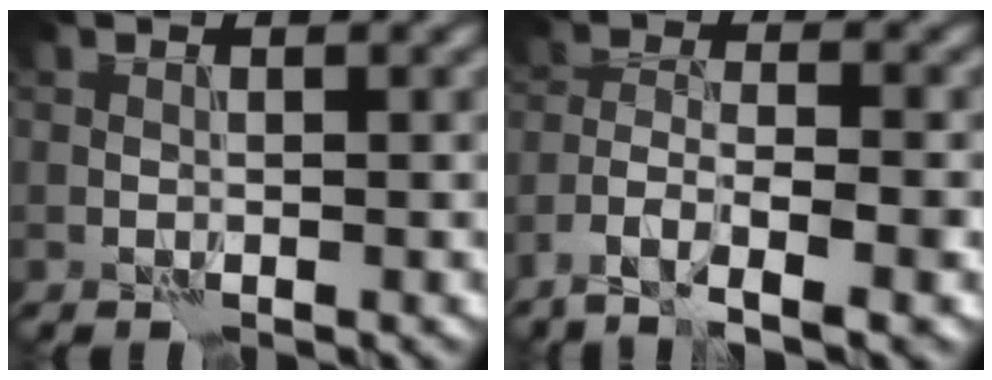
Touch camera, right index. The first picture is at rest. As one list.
[{"total": 5.5, "force": [-3.7, 1.2, 3.8], "torque": [-0.067, 0.000, -0.070]}]